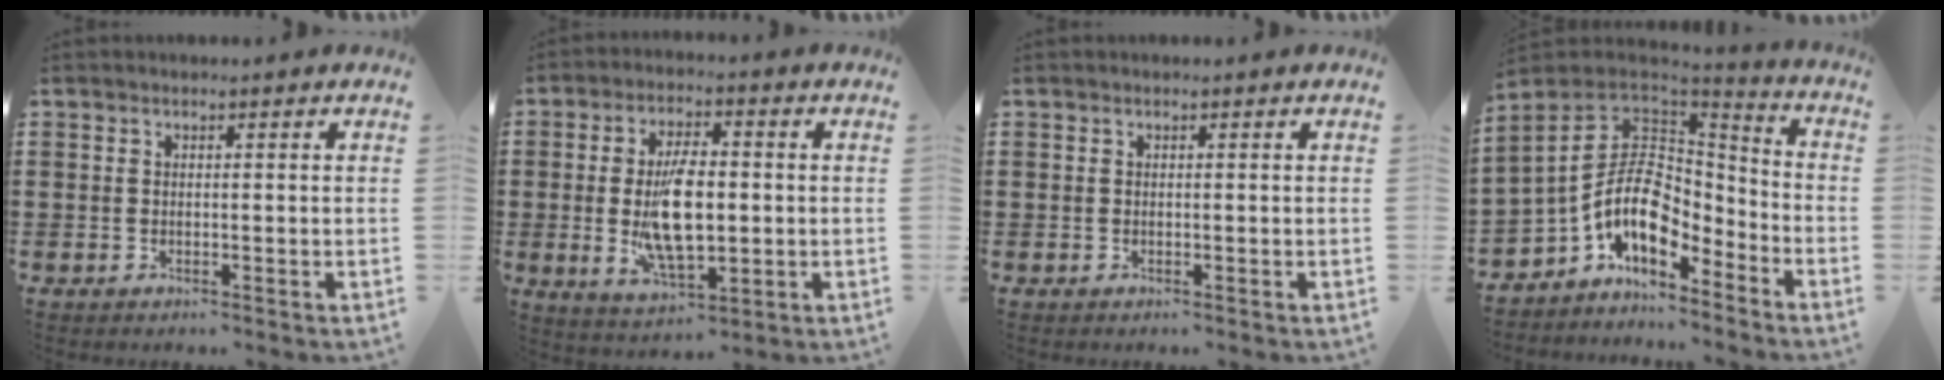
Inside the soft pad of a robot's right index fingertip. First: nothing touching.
{"total": 10.5, "force": [-0.5, 4.7, 9.4], "torque": [-0.183, -0.002, -0.010]}
{"total": 0.0}
{"total": 11.7, "force": [-3.0, 7.4, 8.5], "torque": [-0.210, -0.010, -0.064]}